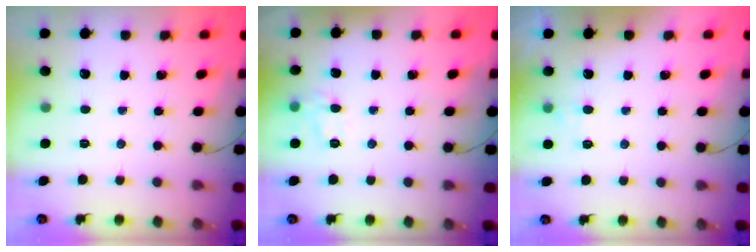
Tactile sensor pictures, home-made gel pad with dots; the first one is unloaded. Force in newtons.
{"total": 7.2, "press": 7.1, "slide": 0.8}
{"total": 6.1, "press": 6.0, "slide": 1.0}